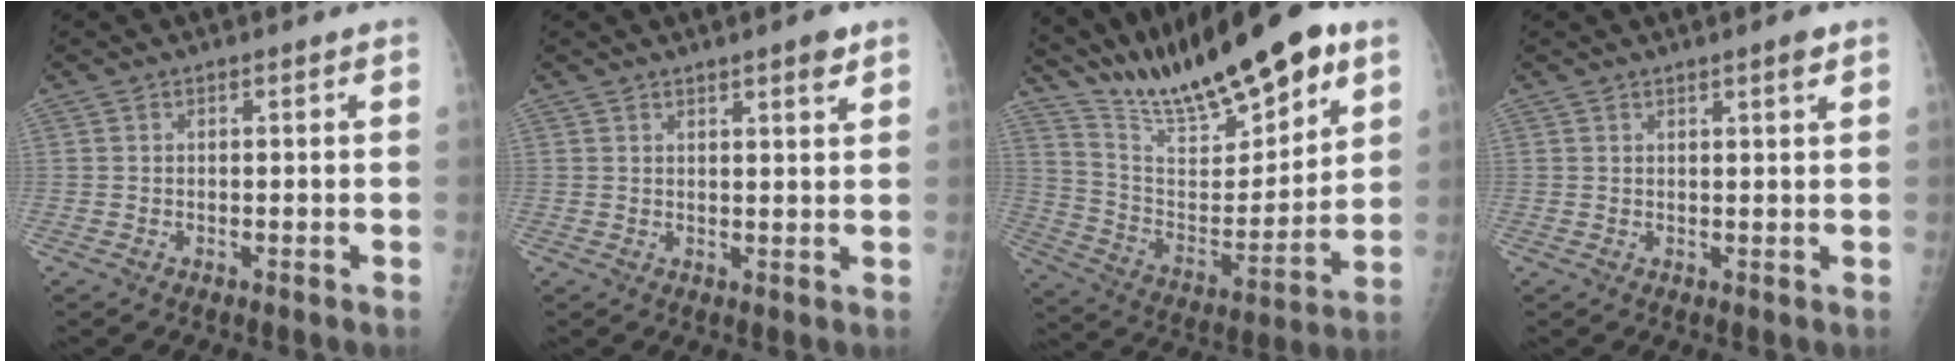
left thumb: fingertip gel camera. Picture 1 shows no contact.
{"total": 3.4, "force": [2.3, 0.6, 2.4], "torque": [-0.029, -0.013, 0.031]}
{"total": 23.4, "force": [17.5, 6.3, 14.2], "torque": [-0.198, -0.077, 0.306]}
{"total": 2.1, "force": [1.4, 0.2, 1.6], "torque": [-0.023, -0.007, 0.019]}